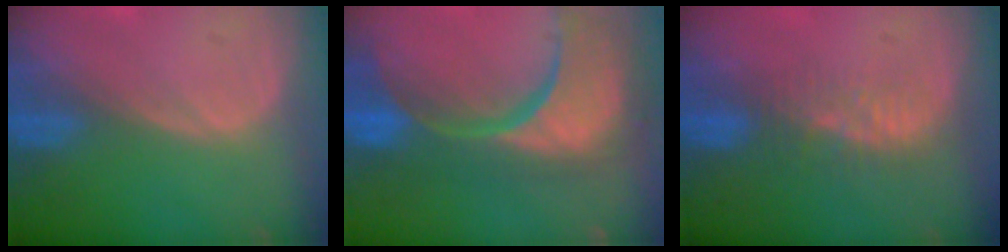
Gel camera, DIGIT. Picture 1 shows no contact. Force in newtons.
{"total": 15.4, "press": 12.1, "slide": 9.6}
{"total": 4.9, "press": 4.3, "slide": 2.2}